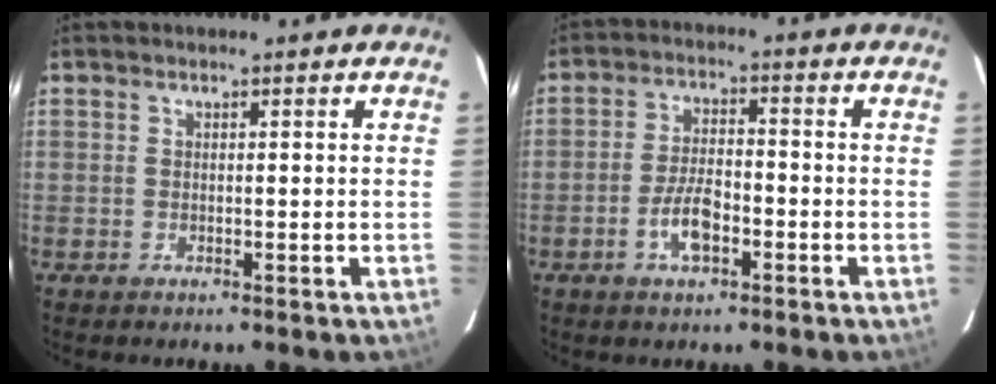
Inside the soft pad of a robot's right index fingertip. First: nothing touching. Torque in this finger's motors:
{"motor_torque": [1.29, -0.38, 0.45, 0.05]}